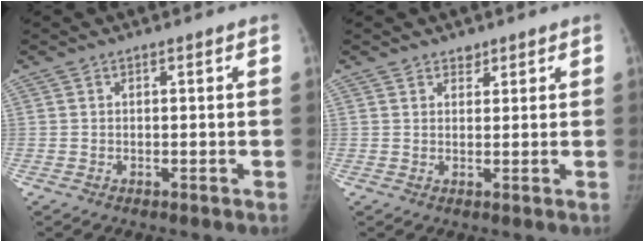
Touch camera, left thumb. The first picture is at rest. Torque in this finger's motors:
{"motor_torque": [0.24, -0.31, 0.60, -0.34, 0.02]}